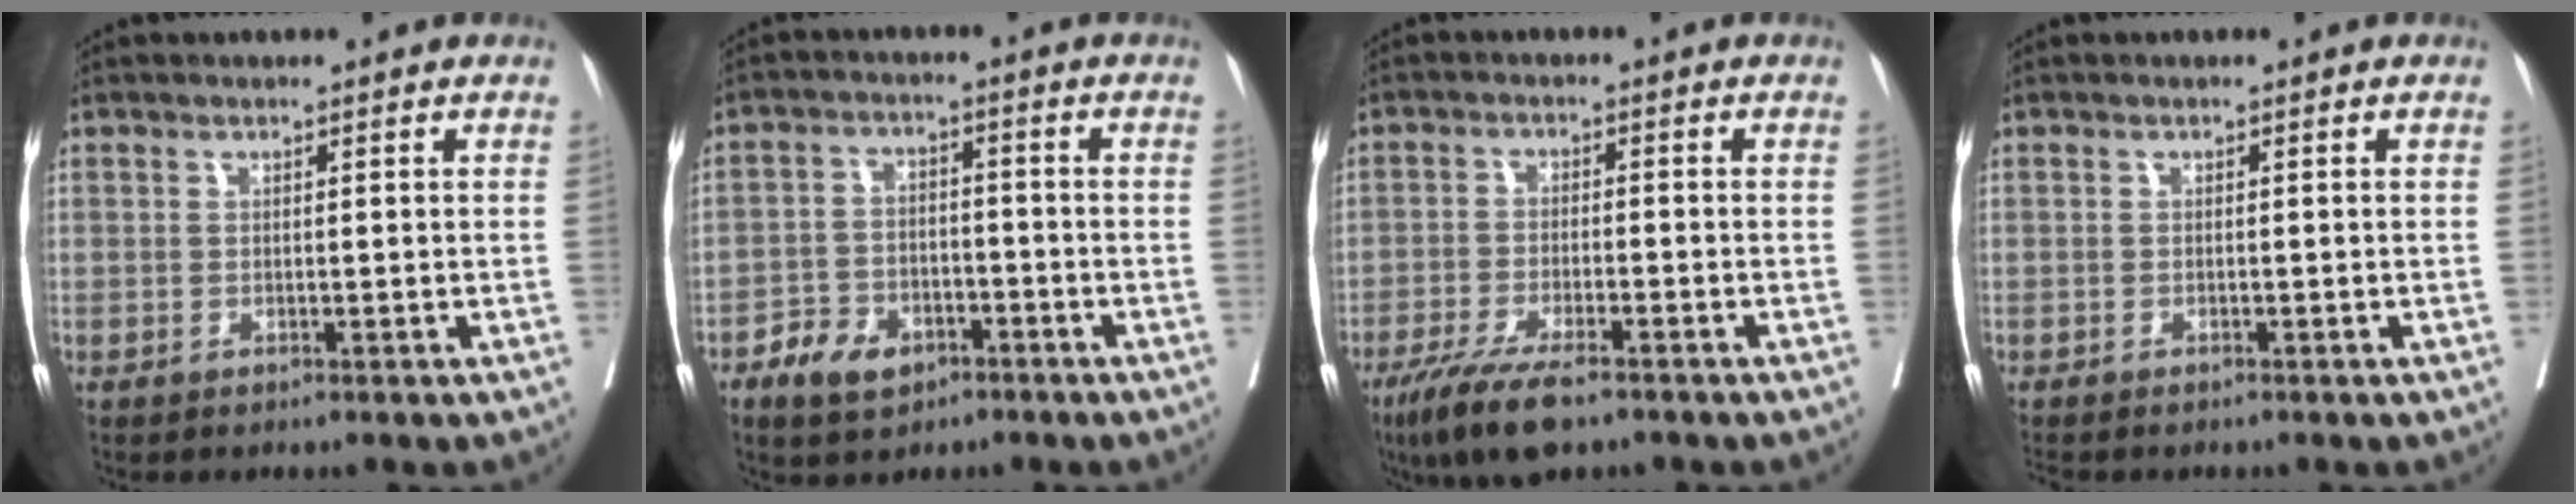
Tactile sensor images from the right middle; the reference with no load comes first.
{"total": 6.5, "force": [-3.9, 4.1, 3.2], "torque": [-0.059, 0.008, -0.062]}
{"total": 8.6, "force": [-6.1, 1.7, 5.9], "torque": [-0.104, -0.018, -0.104]}
{"total": 2.6, "force": [-2.3, 0.6, 1.0], "torque": [-0.016, -0.006, -0.034]}